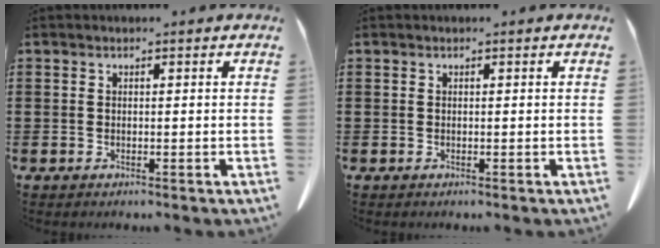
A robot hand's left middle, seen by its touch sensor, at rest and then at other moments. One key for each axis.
{"total": 0.0}